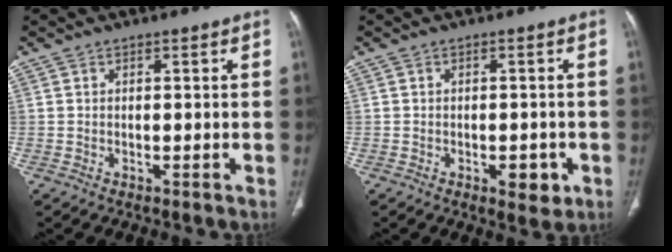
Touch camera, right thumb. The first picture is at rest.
{"total": 4.2, "force": [-1.5, 2.1, 3.3], "torque": [-0.029, 0.002, -0.012]}